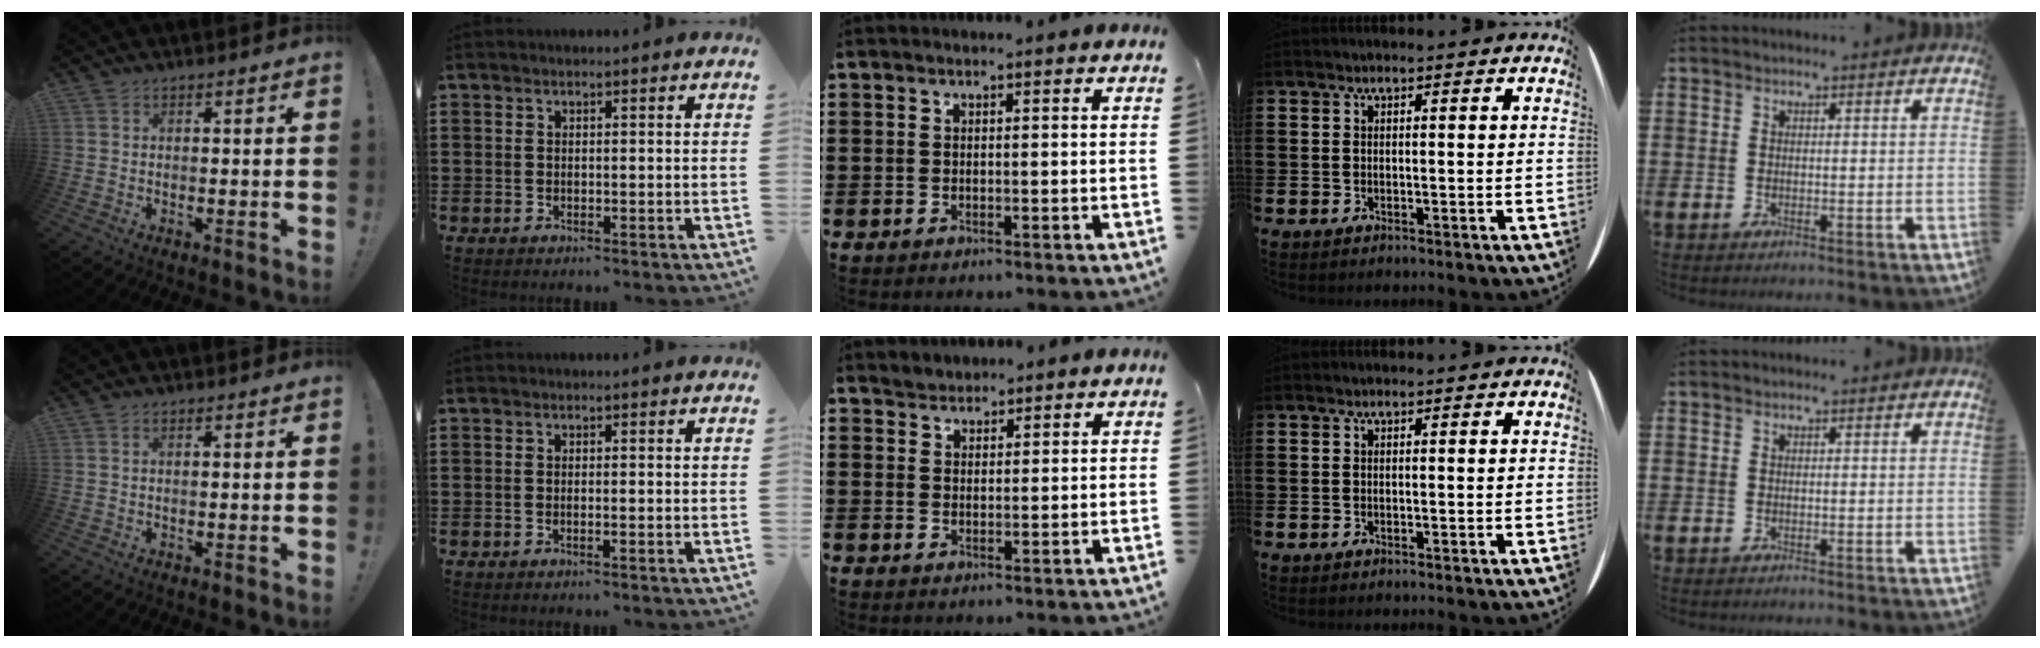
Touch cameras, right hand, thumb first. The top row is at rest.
{"thumb": {"total": 0.8, "force": [0.2, 0.3, 0.7], "torque": [-0.009, 0.000, 0.002]}, "index": {"total": 0.8, "force": [-0.4, -0.1, 0.7], "torque": [-0.011, -0.004, -0.008]}, "middle": {"total": 1.8, "force": [1.7, 0.6, -0.5], "torque": [0.003, 0.006, 0.034]}}